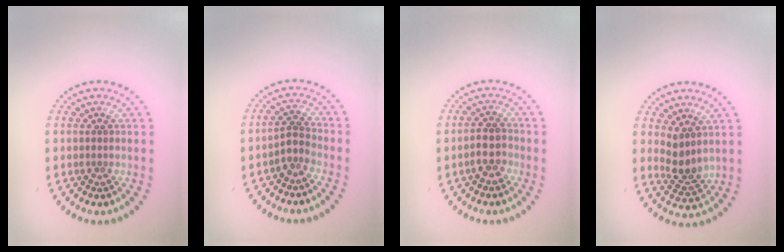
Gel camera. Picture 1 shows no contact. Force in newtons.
{"total": 1.7, "press": 1.1, "slide": 1.3}
{"total": 2.1, "press": 1.9, "slide": 0.8}
{"total": 2.7, "press": 2.1, "slide": 1.7}